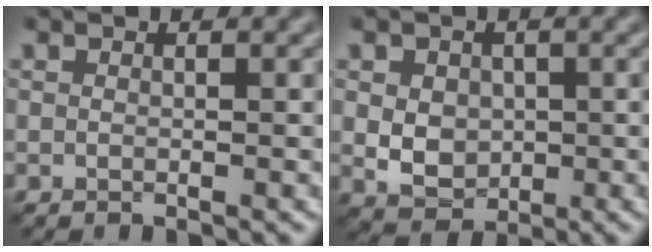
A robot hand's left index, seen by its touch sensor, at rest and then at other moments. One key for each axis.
{"total": 4.0, "fx": 0.1, "fy": 3.2, "fz": 2.5, "tx": -0.042, "ty": 0.004, "tz": 0.002}